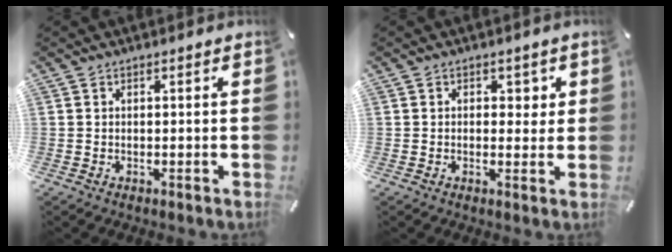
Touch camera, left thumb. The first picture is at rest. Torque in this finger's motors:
{"motor_torque": [0.18, -0.38, 0.11, 0.14, 0.01]}